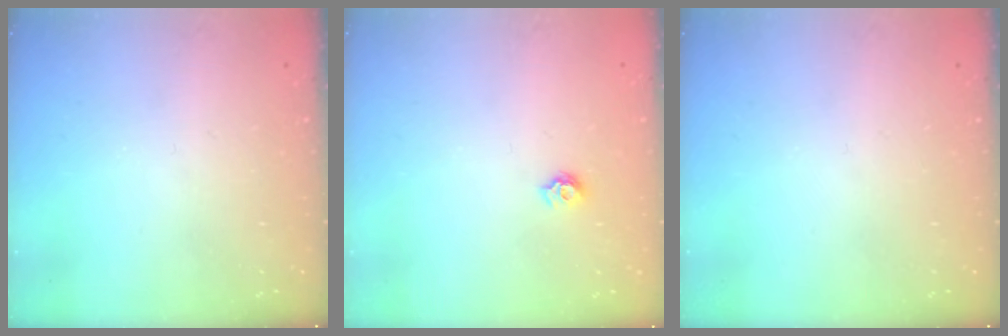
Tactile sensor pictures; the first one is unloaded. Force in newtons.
{"total": 5.7, "press": 5.7, "slide": 0.6}
{"total": 0.0}